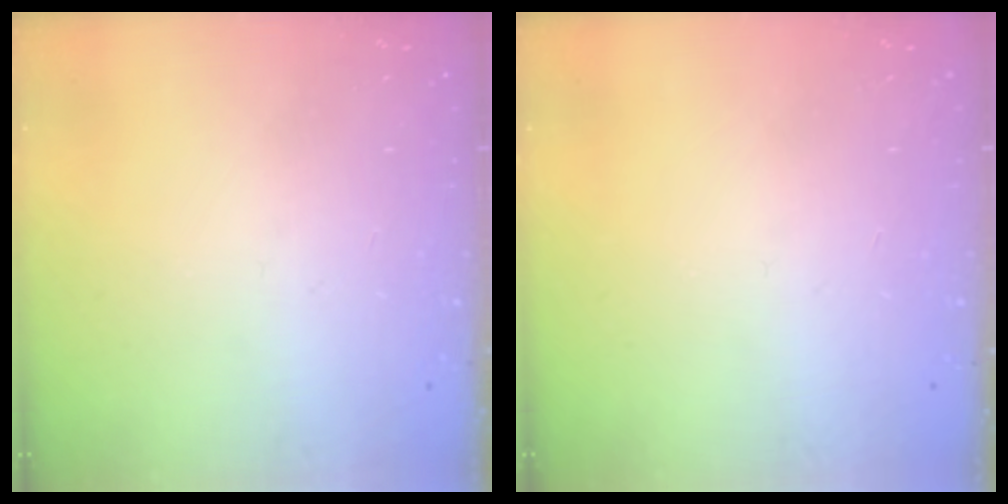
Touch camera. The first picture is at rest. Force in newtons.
{"total": 0.0}